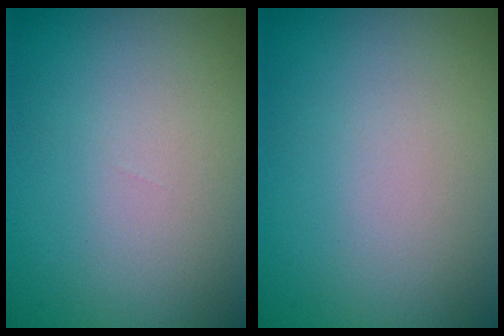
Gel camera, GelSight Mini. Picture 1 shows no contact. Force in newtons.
{"total": 0.0}